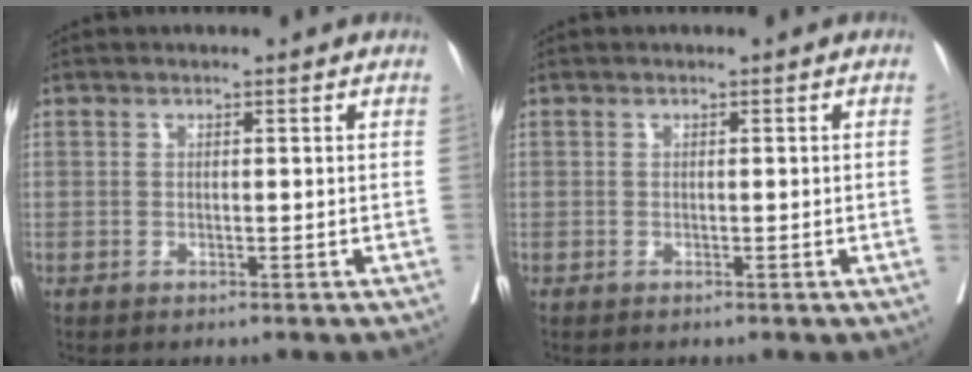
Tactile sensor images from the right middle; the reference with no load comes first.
{"total": 0.5, "force": [0.0, -0.2, 0.5], "torque": [-0.003, 0.001, -0.001]}